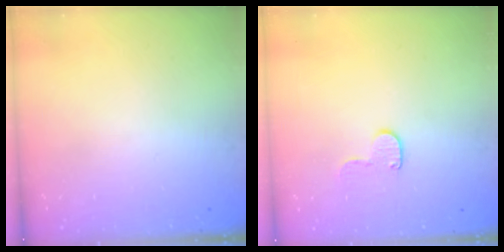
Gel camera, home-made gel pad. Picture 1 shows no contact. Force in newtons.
{"total": 4.5, "press": 4.5, "slide": 0.5}